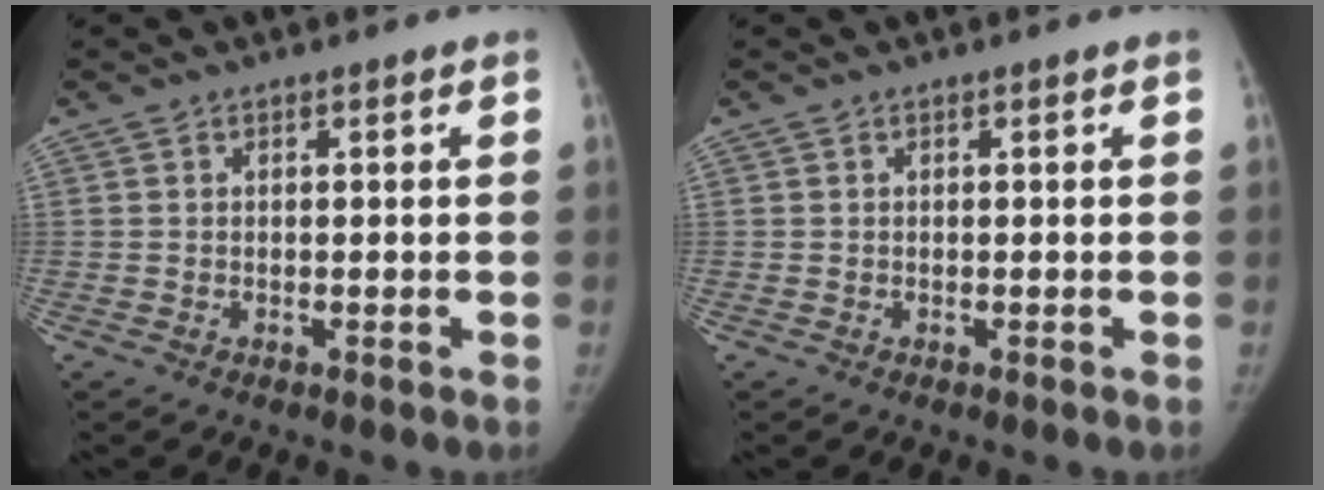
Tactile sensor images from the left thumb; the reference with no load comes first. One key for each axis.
{"total": 0.0}